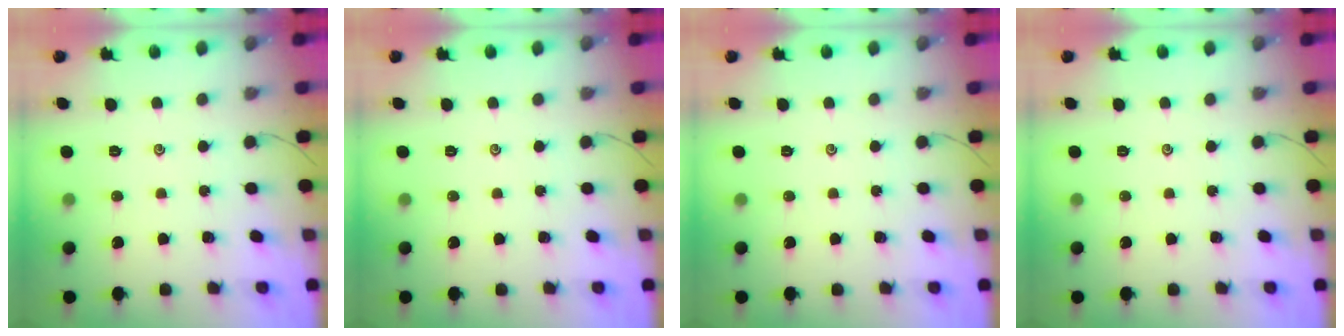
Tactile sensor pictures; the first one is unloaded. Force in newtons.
{"total": 0.0}
{"total": 0.0}
{"total": 0.0}